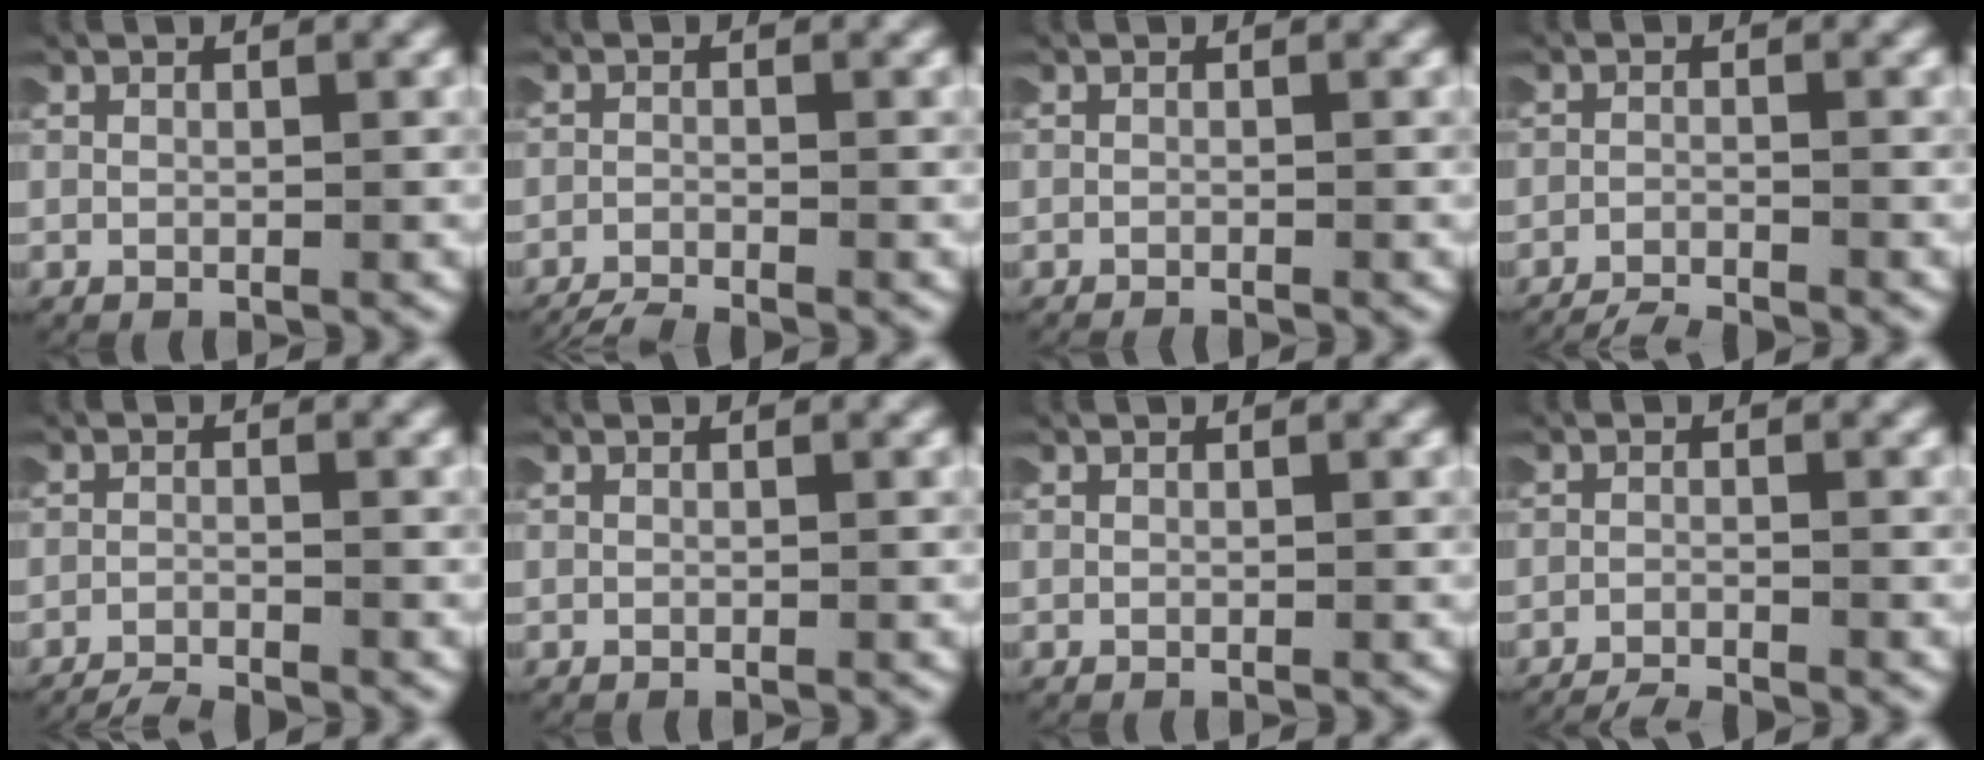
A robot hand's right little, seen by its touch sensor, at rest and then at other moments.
{"total": 4.5, "force": [-4.3, 1.0, 0.6], "torque": [-0.016, -0.017, -0.065]}
{"total": 1.0, "force": [-1.0, 0.0, 0.0], "torque": [-0.002, -0.003, -0.015]}
{"total": 5.9, "force": [-5.8, 1.2, 0.6], "torque": [-0.016, -0.021, -0.087]}
{"total": 5.4, "force": [-5.3, 1.0, 0.5], "torque": [-0.016, -0.020, -0.079]}
{"total": 0.0}
{"total": 0.0}
{"total": 5.6, "force": [-5.5, 1.1, 0.6], "torque": [-0.014, -0.019, -0.082]}